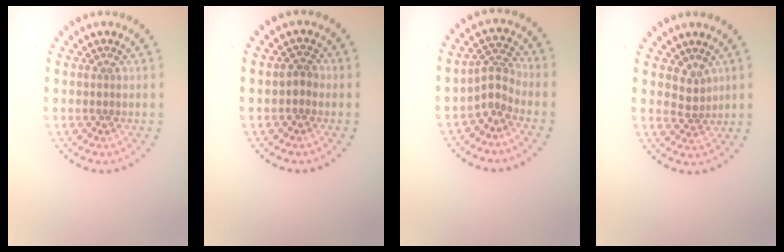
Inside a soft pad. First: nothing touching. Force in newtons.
{"total": 1.3, "press": 1.2, "slide": 0.5}
{"total": 2.3, "press": 1.6, "slide": 1.7}
{"total": 1.8, "press": 1.3, "slide": 1.3}